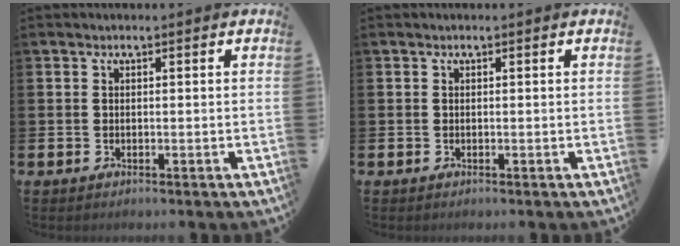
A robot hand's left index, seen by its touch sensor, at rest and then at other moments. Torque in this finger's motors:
{"motor_torque": [0.06, -0.07, 0.04, -0.01]}